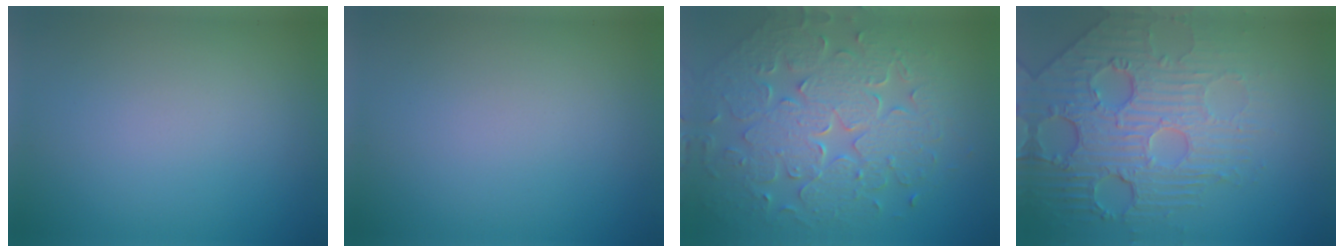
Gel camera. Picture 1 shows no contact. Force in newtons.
{"total": 0.0}
{"total": 8.7, "press": 6.3, "slide": 6.1}
{"total": 7.7, "press": 5.6, "slide": 5.3}